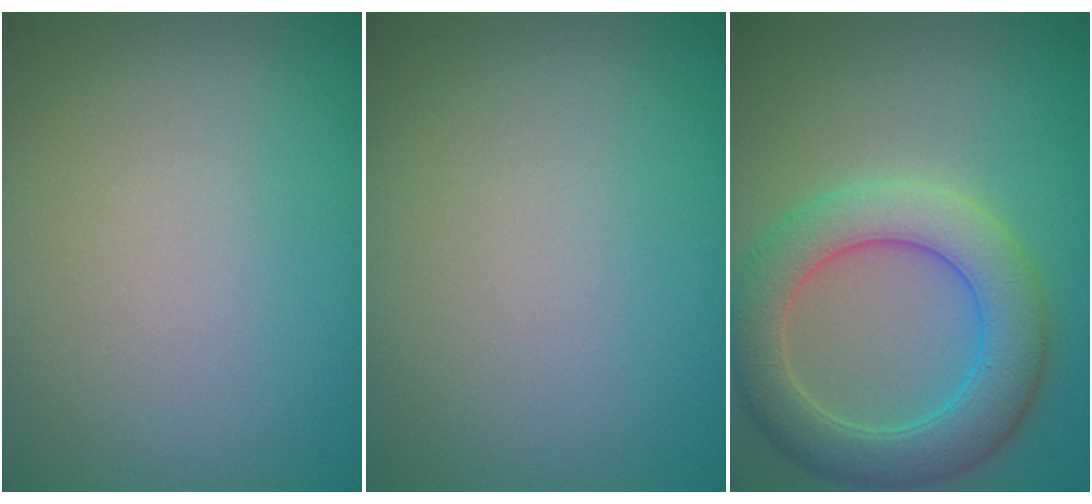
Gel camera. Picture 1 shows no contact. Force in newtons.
{"total": 0.0}
{"total": 6.6, "press": 6.6, "slide": 0.3}